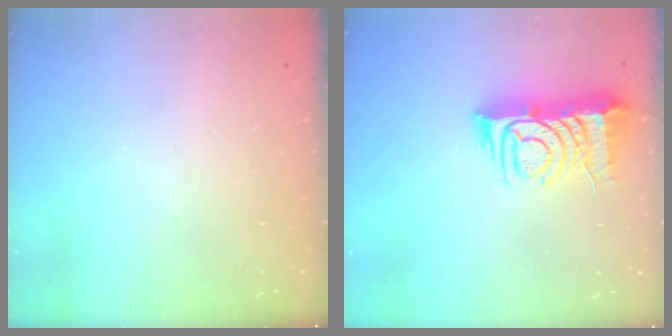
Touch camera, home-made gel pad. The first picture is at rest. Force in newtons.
{"total": 9.5, "press": 9.4, "slide": 1.2}